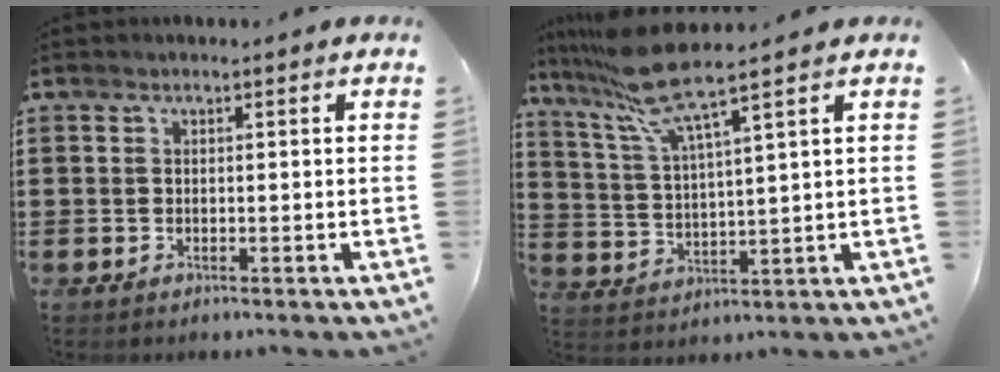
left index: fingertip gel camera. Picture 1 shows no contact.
{"total": 9.2, "force": [7.1, 0.5, 5.8], "torque": [-0.144, -0.027, 0.124]}